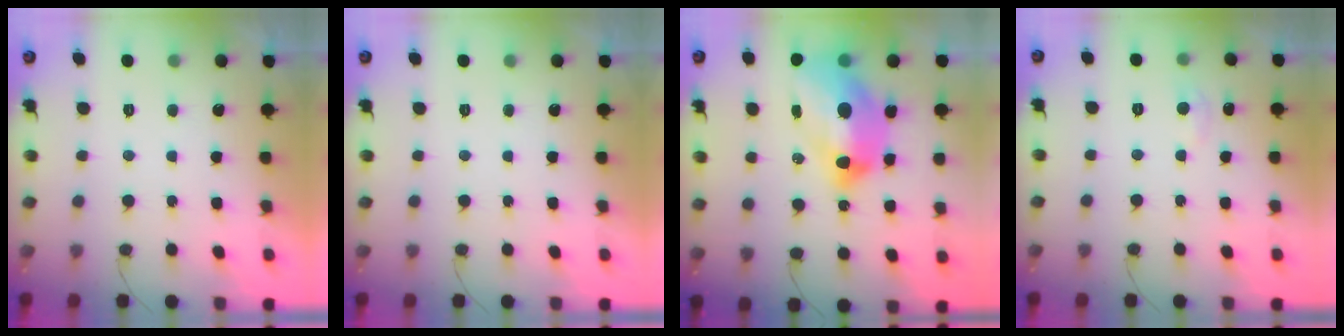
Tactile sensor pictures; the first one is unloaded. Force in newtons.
{"total": 0.0}
{"total": 19.2, "press": 19.1, "slide": 1.9}
{"total": 4.5, "press": 4.4, "slide": 0.6}